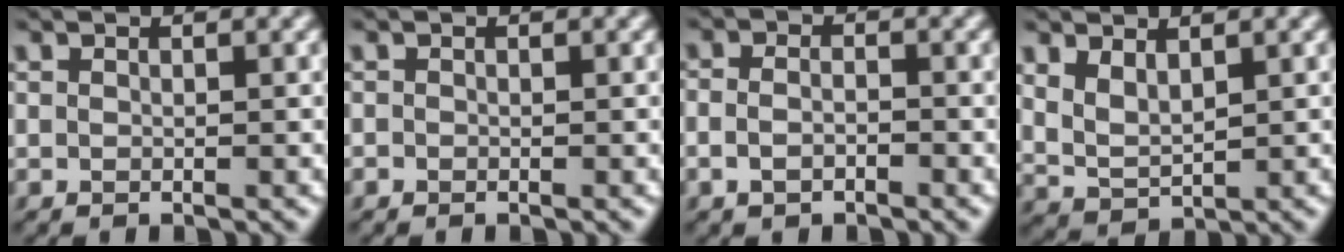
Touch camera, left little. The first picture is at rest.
{"total": 0.0}
{"total": 2.0, "force": [-0.9, 1.2, 1.3], "torque": [-0.023, -0.002, -0.021]}
{"total": 2.8, "force": [1.4, 1.4, 1.9], "torque": [-0.050, -0.004, 0.035]}